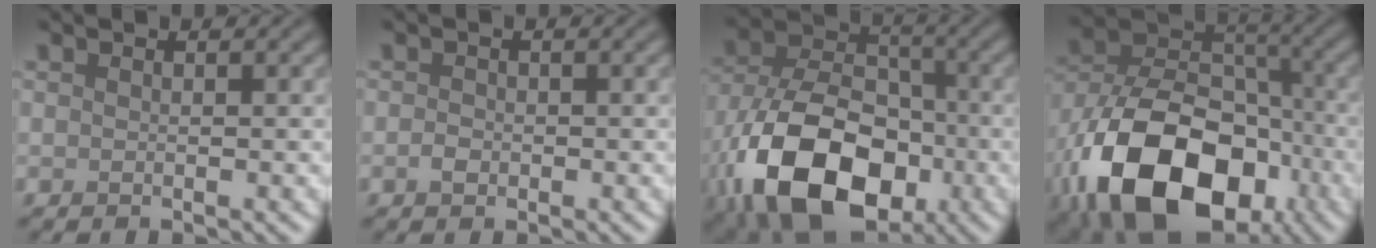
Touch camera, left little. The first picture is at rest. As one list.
[{"total": 0.9, "force": [-0.3, 0.7, 0.5], "torque": [-0.011, -0.001, -0.009]}, {"total": 15.3, "force": [-6.5, 9.4, 10.1], "torque": [-0.186, -0.028, -0.124]}, {"total": 16.3, "force": [-7.9, 10.2, 9.9], "torque": [-0.185, -0.018, -0.141]}]